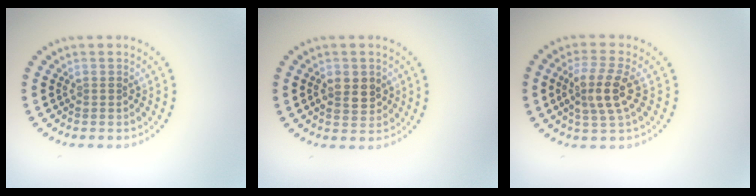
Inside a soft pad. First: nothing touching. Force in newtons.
{"total": 2.7, "press": 2.7, "slide": 0.4}
{"total": 3.6, "press": 3.2, "slide": 1.5}